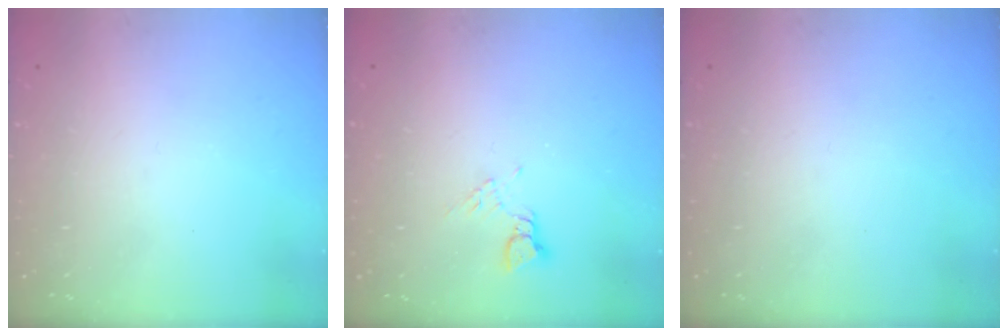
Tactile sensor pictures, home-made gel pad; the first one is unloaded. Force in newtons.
{"total": 3.0, "press": 2.9, "slide": 0.4}
{"total": 0.0}